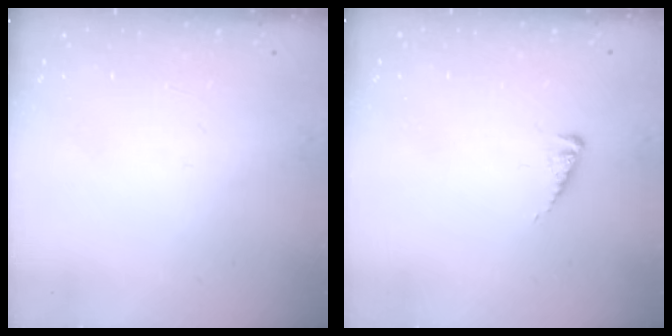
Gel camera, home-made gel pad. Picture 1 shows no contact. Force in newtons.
{"total": 3.3, "press": 3.2, "slide": 0.3}